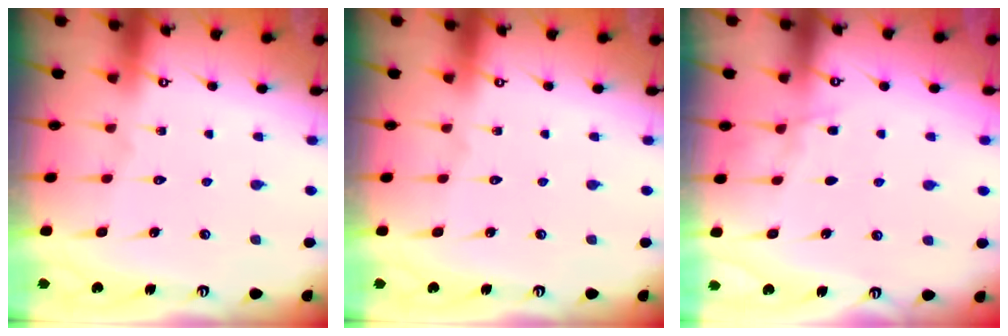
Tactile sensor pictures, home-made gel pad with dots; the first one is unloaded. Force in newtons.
{"total": 0.0}
{"total": 4.9, "press": 4.8, "slide": 0.7}